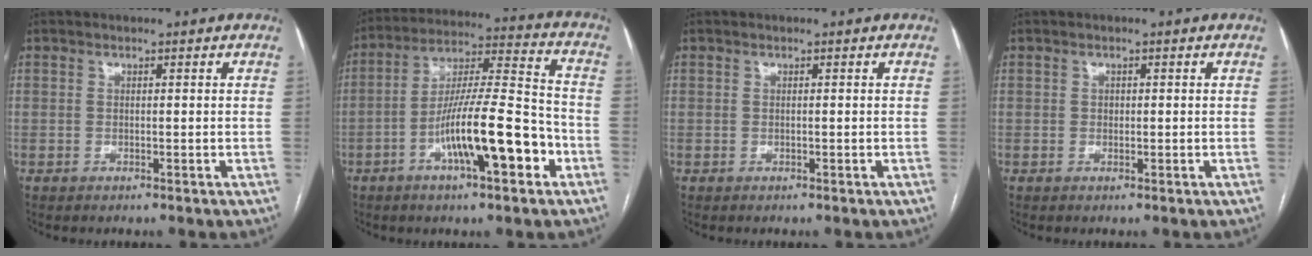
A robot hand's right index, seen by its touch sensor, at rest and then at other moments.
{"total": 15.1, "force": [-5.9, 2.1, 13.8], "torque": [-0.240, 0.009, -0.095]}
{"total": 0.0}
{"total": 0.6, "force": [0.0, 0.5, 0.3], "torque": [-0.001, 0.002, 0.000]}